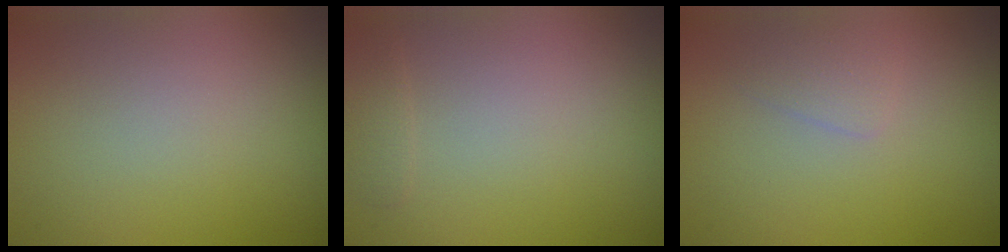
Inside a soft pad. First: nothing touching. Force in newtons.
{"total": 0.8, "press": 0.8, "slide": 0.1}
{"total": 1.2, "press": 1.2, "slide": 0.0}